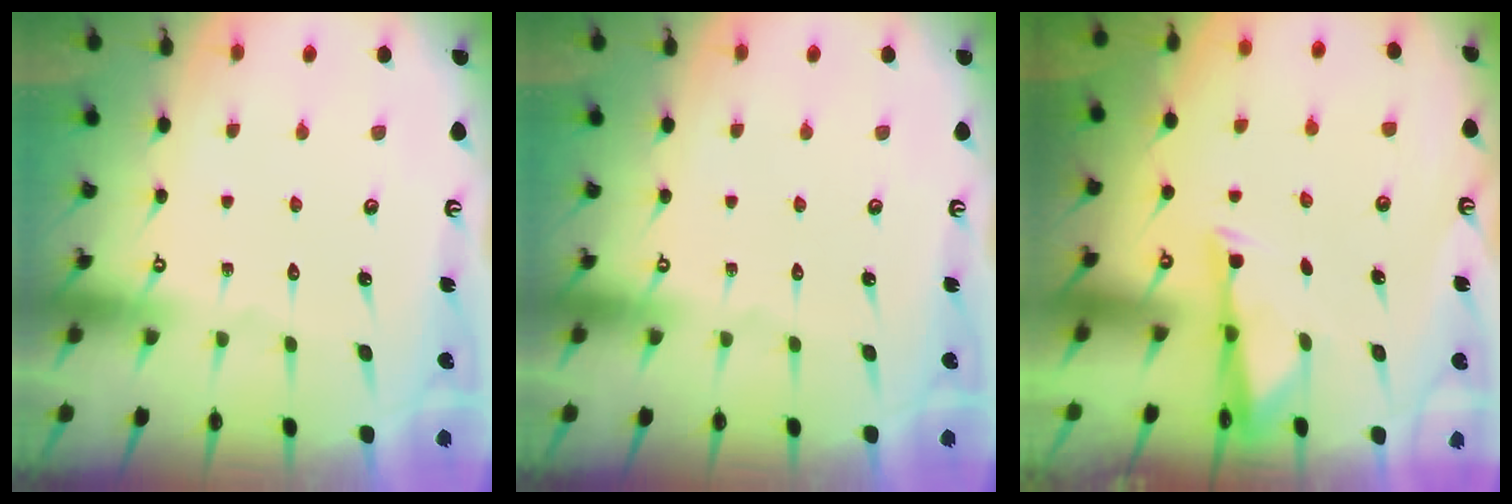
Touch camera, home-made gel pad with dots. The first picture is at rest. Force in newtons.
{"total": 0.0}
{"total": 3.1, "press": 3.1, "slide": 0.4}